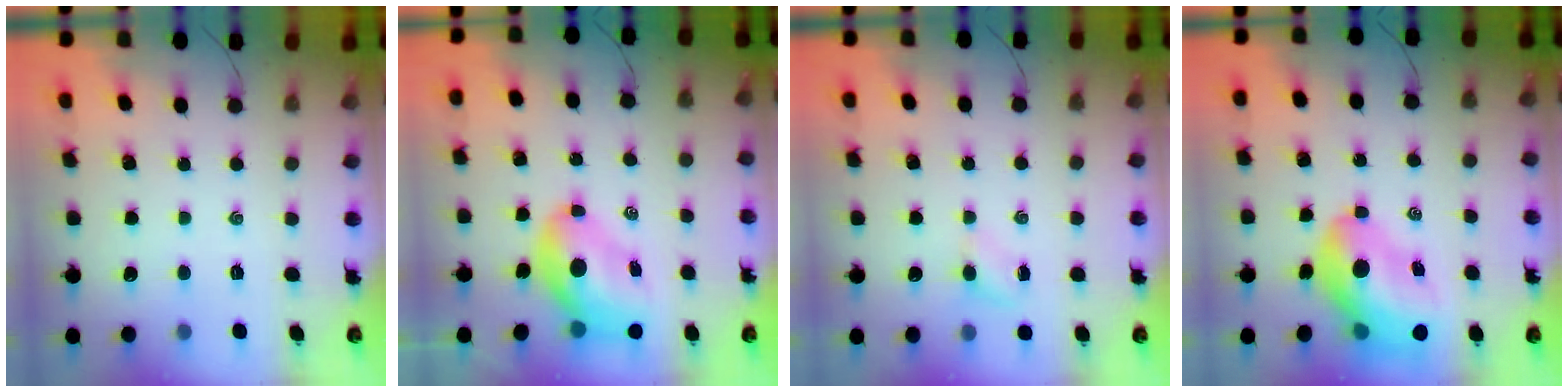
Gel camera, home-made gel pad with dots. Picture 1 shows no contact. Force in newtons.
{"total": 9.5, "press": 9.1, "slide": 2.6}
{"total": 2.8, "press": 2.6, "slide": 0.9}
{"total": 14.6, "press": 14.0, "slide": 4.1}